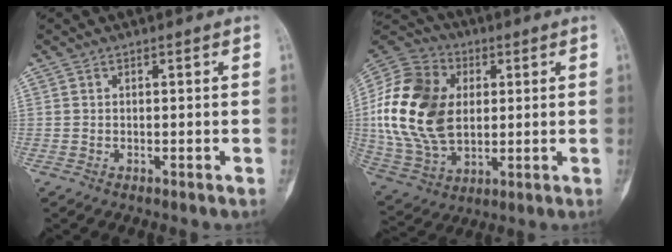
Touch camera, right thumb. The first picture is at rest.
{"total": 22.2, "force": [2.6, 15.5, 15.8], "torque": [-0.307, -0.003, 0.053]}